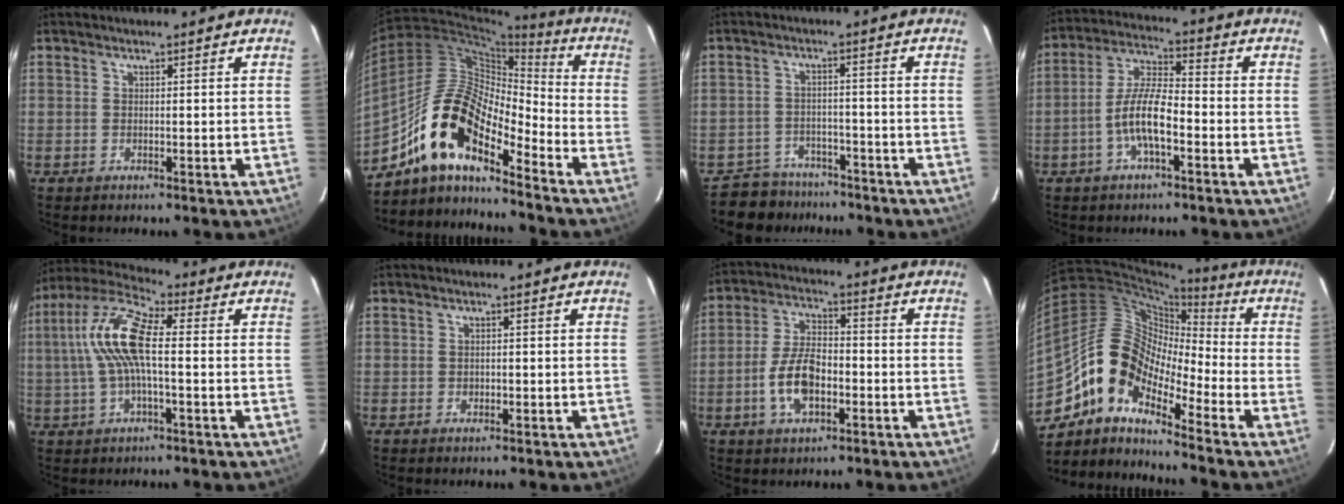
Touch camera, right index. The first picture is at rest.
{"total": 15.7, "force": [-11.4, 5.4, 9.4], "torque": [-0.169, 0.010, -0.229]}
{"total": 7.1, "force": [-5.9, 4.1, 0.1], "torque": [-0.020, 0.021, -0.091]}
{"total": 8.8, "force": [-3.3, 2.5, 7.8], "torque": [-0.164, 0.010, -0.062]}
{"total": 13.0, "force": [0.6, 4.2, 12.3], "torque": [-0.249, 0.019, 0.005]}
{"total": 0.8, "force": [-0.2, 0.7, 0.2], "torque": [-0.001, 0.000, -0.002]}
{"total": 9.7, "force": [-3.3, 5.0, 7.6], "torque": [-0.156, 0.012, -0.055]}
{"total": 12.6, "force": [-8.2, 6.1, 7.4], "torque": [-0.123, 0.020, -0.177]}